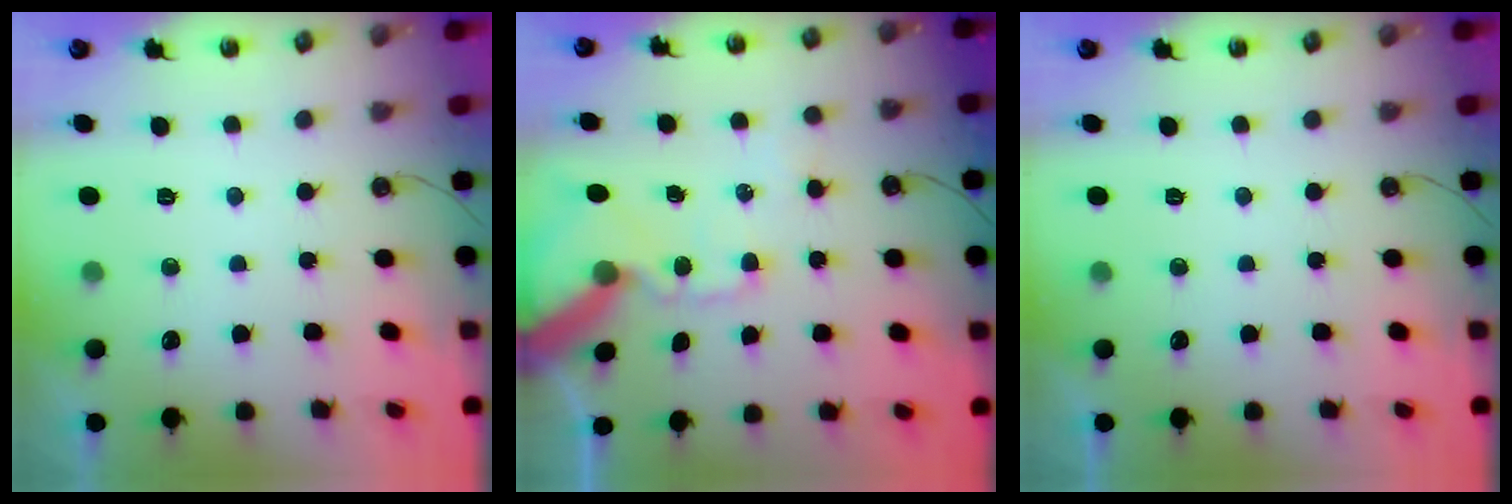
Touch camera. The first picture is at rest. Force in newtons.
{"total": 14.5, "press": 14.3, "slide": 2.5}
{"total": 0.0}